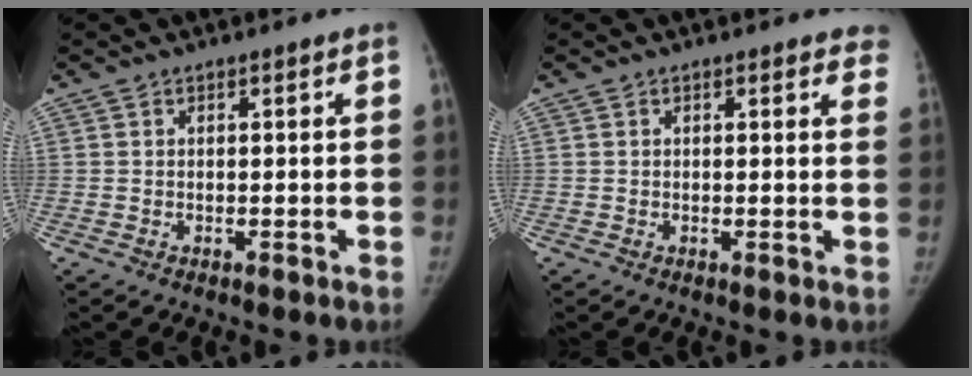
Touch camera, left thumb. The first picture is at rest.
{"total": 3.4, "force": [2.9, 1.3, 1.2], "torque": [0.015, -0.010, 0.014]}